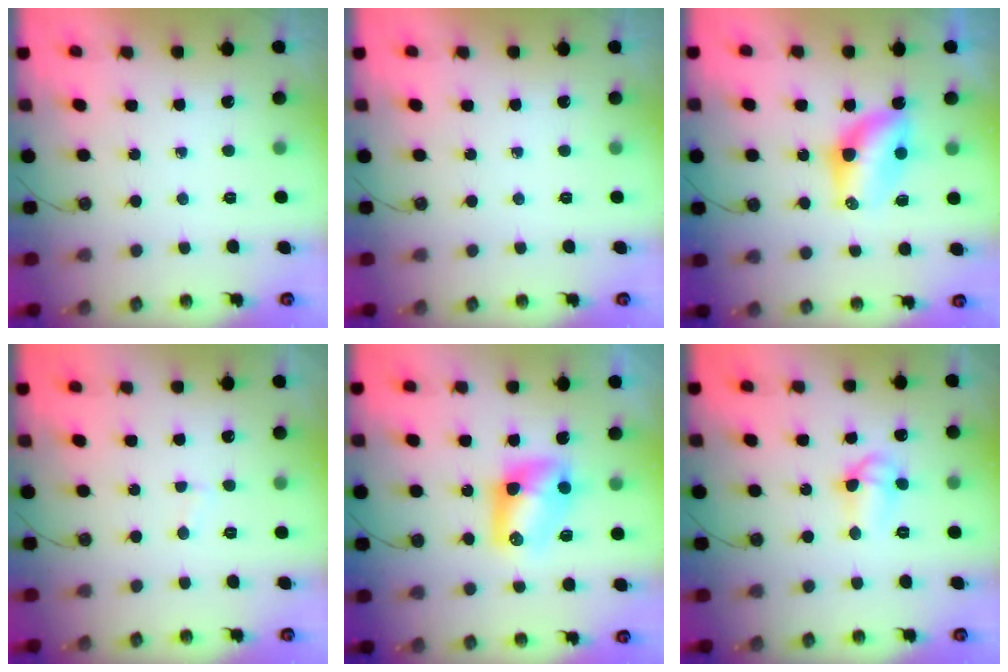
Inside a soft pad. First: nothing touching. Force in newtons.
{"total": 0.0}
{"total": 6.8, "press": 6.8, "slide": 0.5}
{"total": 1.7, "press": 1.7, "slide": 0.2}
{"total": 9.3, "press": 9.3, "slide": 0.6}
{"total": 7.9, "press": 7.3, "slide": 3.0}